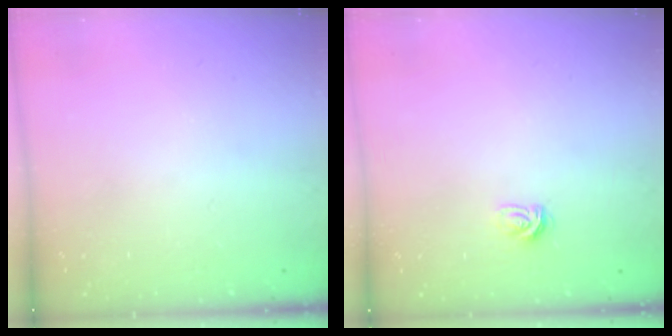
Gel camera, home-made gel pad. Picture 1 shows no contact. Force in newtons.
{"total": 3.1, "press": 3.1, "slide": 0.3}